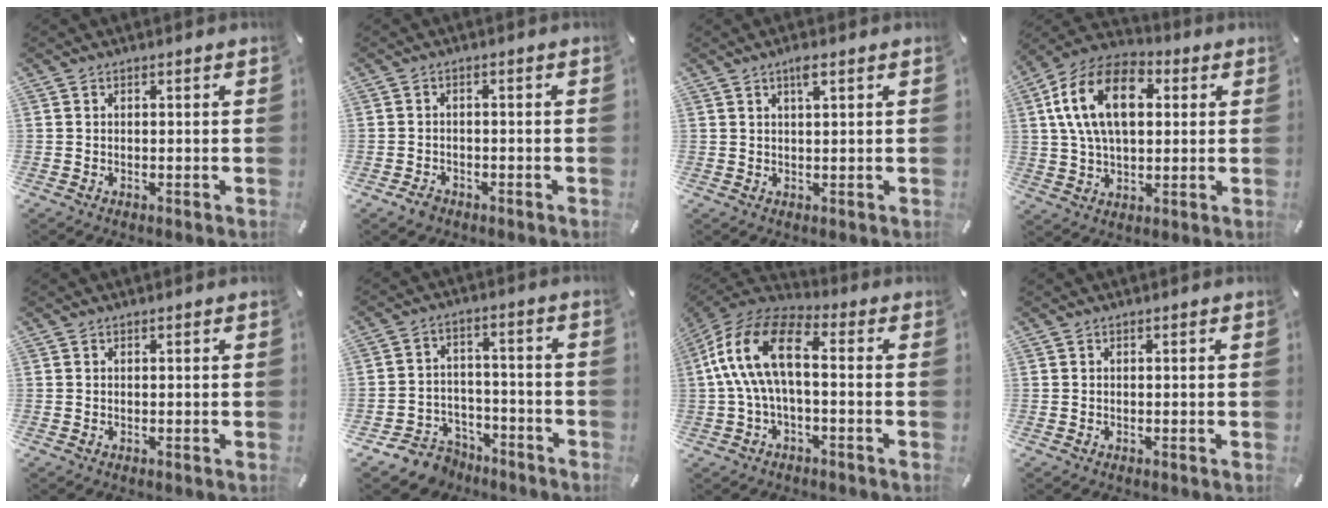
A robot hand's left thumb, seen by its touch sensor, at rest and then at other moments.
{"total": 2.6, "force": [-1.8, 1.6, 0.9], "torque": [-0.023, 0.008, -0.037]}
{"total": 2.5, "force": [1.4, 0.4, 2.1], "torque": [-0.044, 0.003, 0.024]}
{"total": 17.4, "force": [3.9, 11.0, 12.9], "torque": [-0.270, 0.011, 0.066]}
{"total": 0.0}
{"total": 8.3, "force": [-6.4, 5.0, 1.7], "torque": [-0.030, 0.043, -0.121]}
{"total": 15.6, "force": [0.8, 7.9, 13.4], "torque": [-0.286, 0.000, 0.010]}
{"total": 0.0}